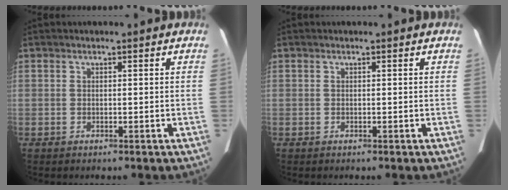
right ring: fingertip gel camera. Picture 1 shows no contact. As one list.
[{"total": 0.0}]